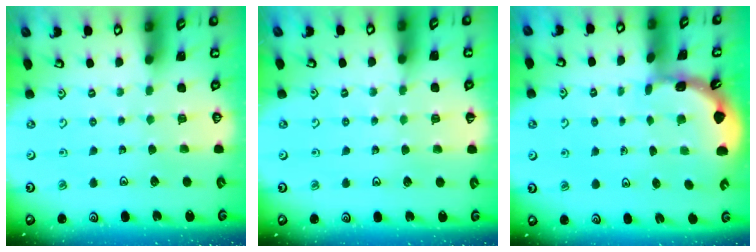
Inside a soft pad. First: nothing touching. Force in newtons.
{"total": 2.8, "press": 2.7, "slide": 0.5}
{"total": 1.8, "press": 1.8, "slide": 0.1}